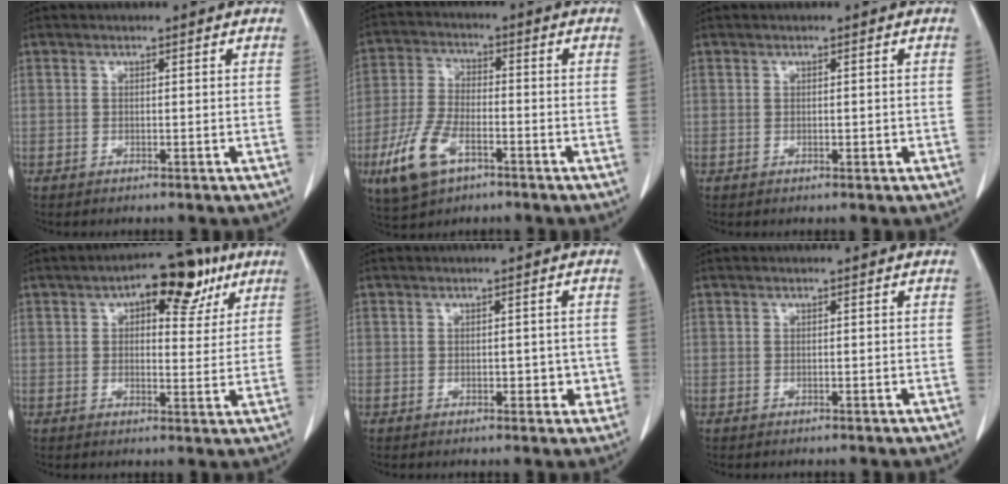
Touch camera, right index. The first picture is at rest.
{"total": 10.7, "force": [-5.2, 5.1, 7.8], "torque": [-0.183, -0.005, -0.094]}
{"total": 1.4, "force": [-0.3, 0.8, 1.1], "torque": [-0.023, 0.002, 0.000]}
{"total": 11.2, "force": [5.5, 5.0, 8.3], "torque": [-0.111, 0.028, 0.078]}
{"total": 3.8, "force": [-0.7, 2.2, 3.0], "torque": [-0.034, 0.012, -0.004]}
{"total": 0.0}